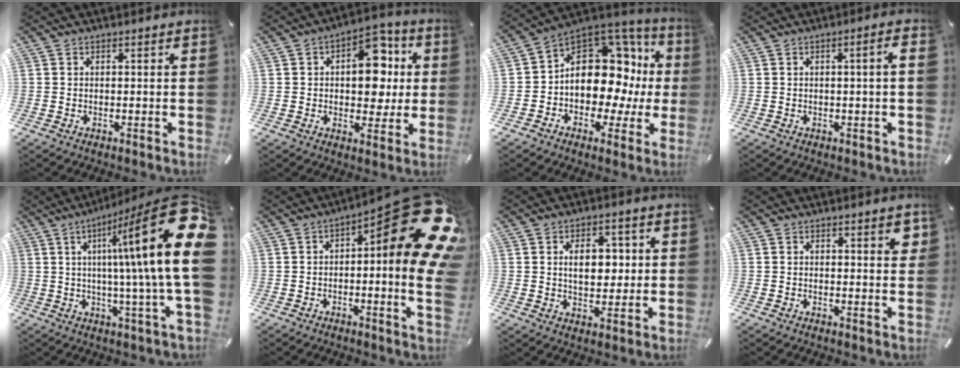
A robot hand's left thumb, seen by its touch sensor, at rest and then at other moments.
{"total": 13.6, "force": [2.4, 9.1, 9.9], "torque": [-0.120, -0.006, 0.038]}
{"total": 14.7, "force": [2.8, 11.3, 9.1], "torque": [-0.136, -0.039, 0.048]}
{"total": 3.6, "force": [0.0, 0.1, 3.6], "torque": [-0.060, -0.003, -0.001]}
{"total": 30.4, "force": [6.8, 5.3, 29.2], "torque": [-0.400, -0.076, 0.112]}
{"total": 24.0, "force": [7.4, 6.2, 22.0], "torque": [-0.267, -0.087, 0.130]}
{"total": 8.6, "force": [1.5, 5.7, 6.3], "torque": [-0.093, 0.001, 0.019]}
{"total": 2.9, "force": [1.4, 0.8, 2.4], "torque": [-0.034, -0.004, 0.019]}